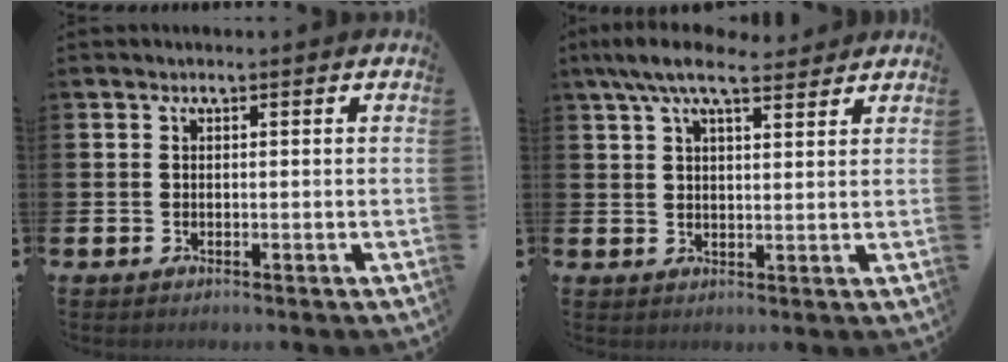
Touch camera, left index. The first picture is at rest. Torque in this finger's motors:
{"motor_torque": [1.12, -1.02, 0.22, 0.21]}